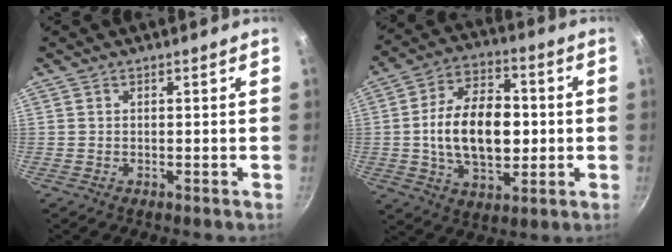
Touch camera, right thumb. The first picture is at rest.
{"total": 17.3, "force": [-0.3, 10.3, 13.9], "torque": [-0.213, 0.014, -0.006]}